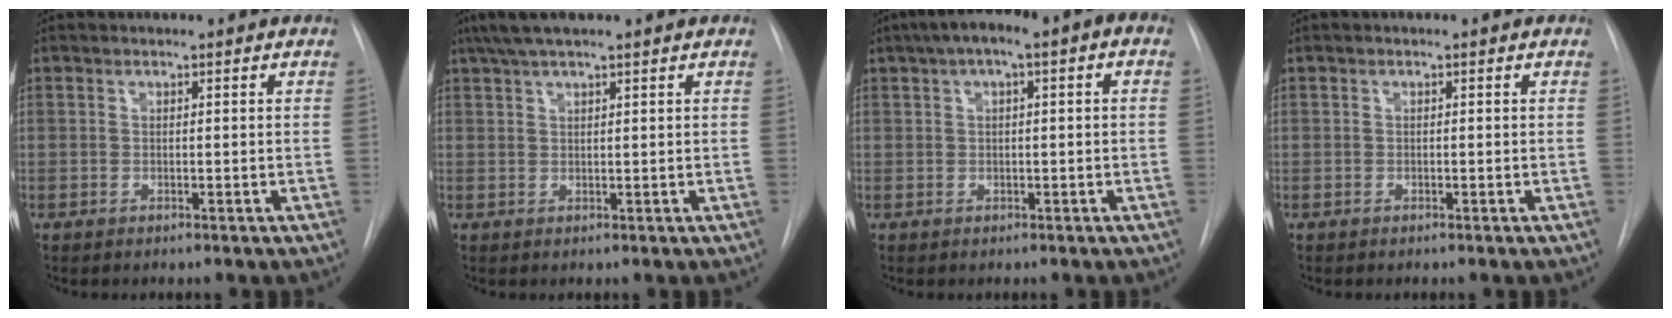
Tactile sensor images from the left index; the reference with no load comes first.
{"total": 5.4, "force": [4.2, 0.1, 3.4], "torque": [-0.065, 0.034, 0.078]}
{"total": 8.3, "force": [3.5, 2.2, 7.2], "torque": [-0.111, 0.046, 0.044]}
{"total": 0.0}